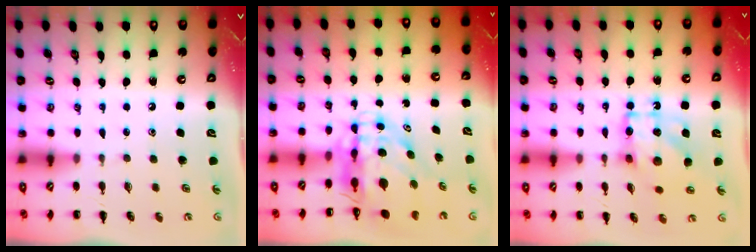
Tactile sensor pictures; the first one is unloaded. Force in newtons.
{"total": 7.6, "press": 7.3, "slide": 2.0}
{"total": 12.3, "press": 12.2, "slide": 1.5}